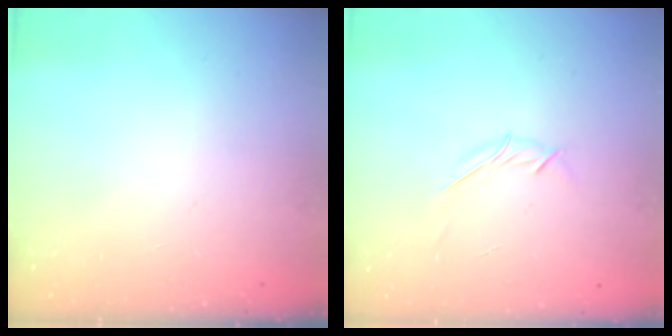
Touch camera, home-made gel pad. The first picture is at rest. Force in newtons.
{"total": 3.9, "press": 3.8, "slide": 0.8}